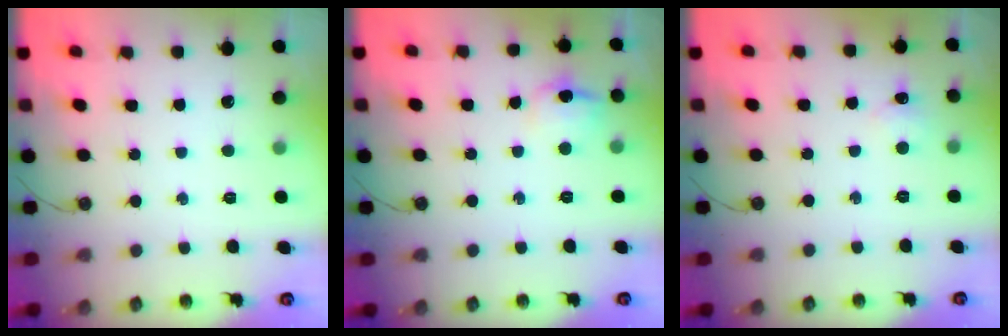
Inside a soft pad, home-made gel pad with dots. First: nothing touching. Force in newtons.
{"total": 9.1, "press": 9.1, "slide": 0.9}
{"total": 3.6, "press": 3.6, "slide": 0.5}